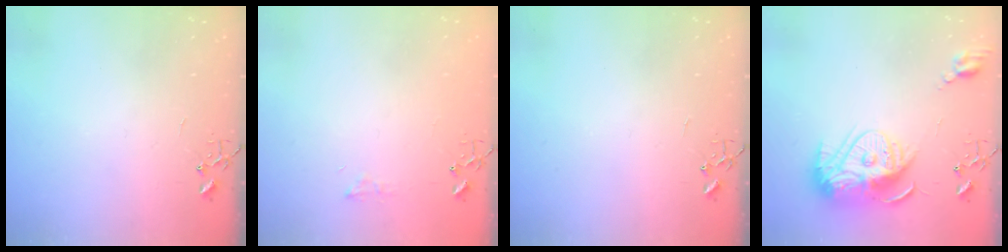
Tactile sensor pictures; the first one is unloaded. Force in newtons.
{"total": 6.1, "press": 6.1, "slide": 0.3}
{"total": 0.0}
{"total": 16.6, "press": 16.5, "slide": 1.7}